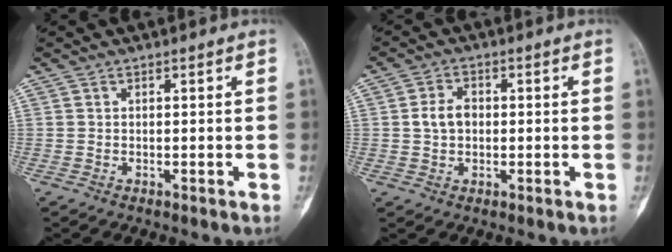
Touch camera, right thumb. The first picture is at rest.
{"total": 4.3, "force": [0.2, 3.2, 2.9], "torque": [-0.051, 0.011, 0.000]}